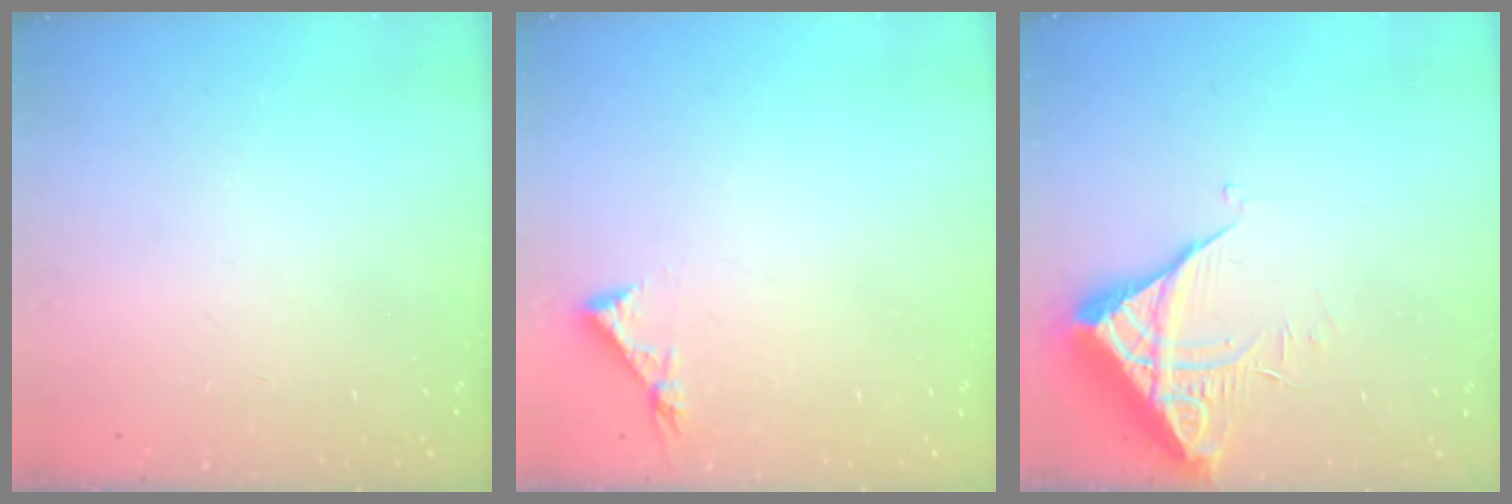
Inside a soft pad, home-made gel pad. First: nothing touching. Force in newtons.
{"total": 3.8, "press": 3.7, "slide": 0.4}
{"total": 6.0, "press": 6.0, "slide": 0.2}